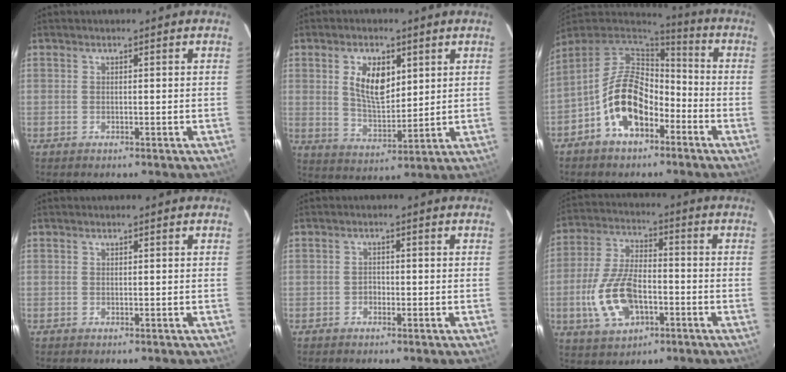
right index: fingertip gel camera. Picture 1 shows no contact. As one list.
[{"total": 9.3, "force": [3.2, 4.8, 7.3], "torque": [-0.132, 0.005, 0.068]}, {"total": 15.1, "force": [-6.1, 9.0, 10.5], "torque": [-0.207, 0.020, -0.100]}, {"total": 0.0}, {"total": 1.3, "force": [-0.7, 1.1, 0.3], "torque": [-0.003, 0.003, -0.010]}, {"total": 14.3, "force": [-4.4, 7.9, 11.1], "torque": [-0.239, 0.004, -0.070]}]